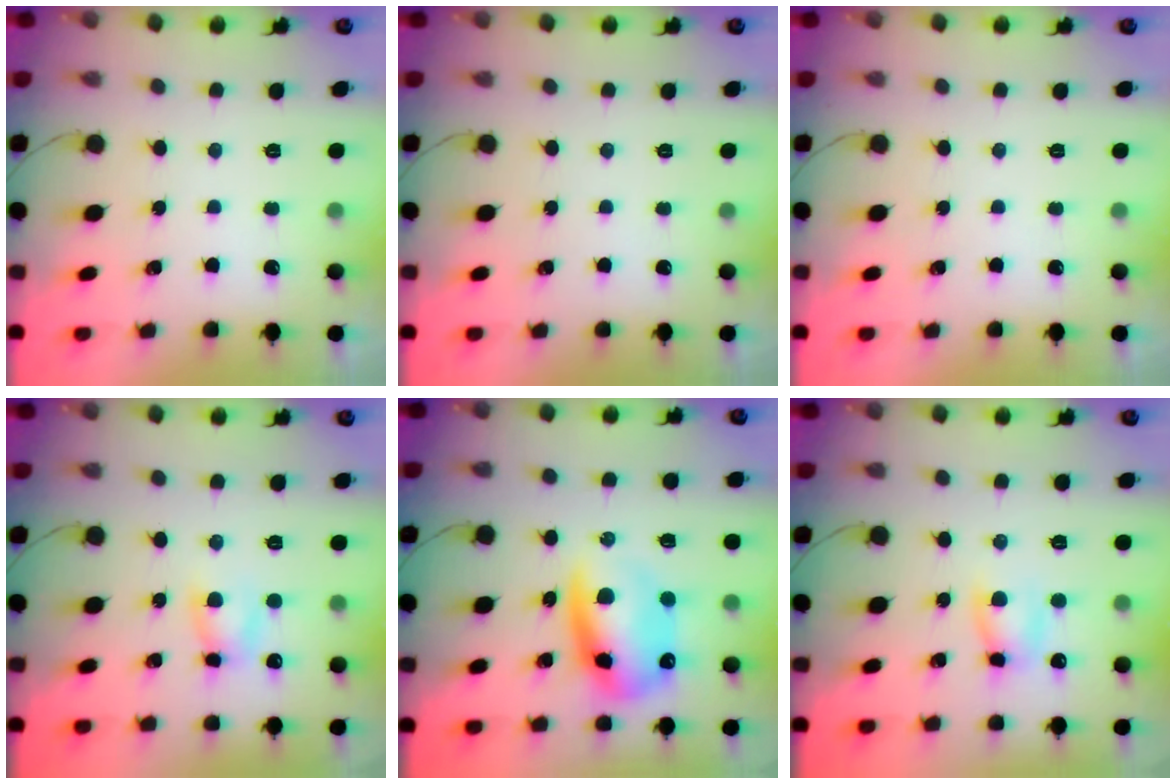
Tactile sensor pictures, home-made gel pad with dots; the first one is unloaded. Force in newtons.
{"total": 0.0}
{"total": 0.0}
{"total": 4.7, "press": 4.6, "slide": 0.9}
{"total": 13.1, "press": 12.7, "slide": 3.4}
{"total": 5.9, "press": 5.8, "slide": 0.7}